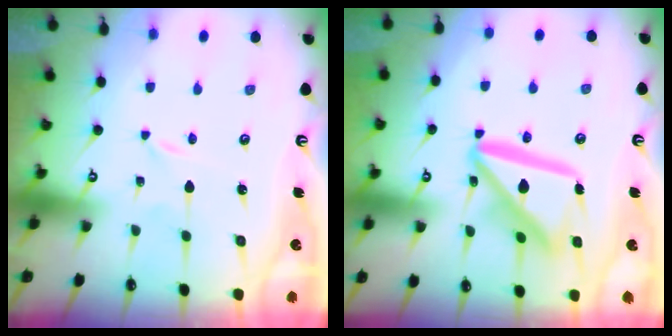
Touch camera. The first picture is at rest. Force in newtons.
{"total": 17.2, "press": 17.1, "slide": 1.8}